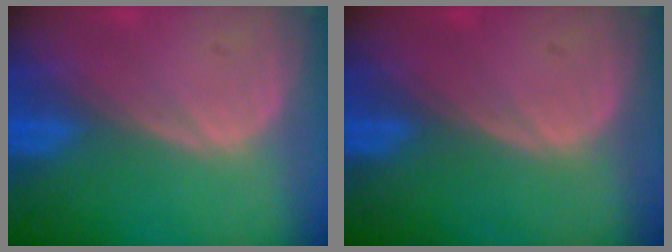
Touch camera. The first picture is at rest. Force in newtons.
{"total": 0.0}